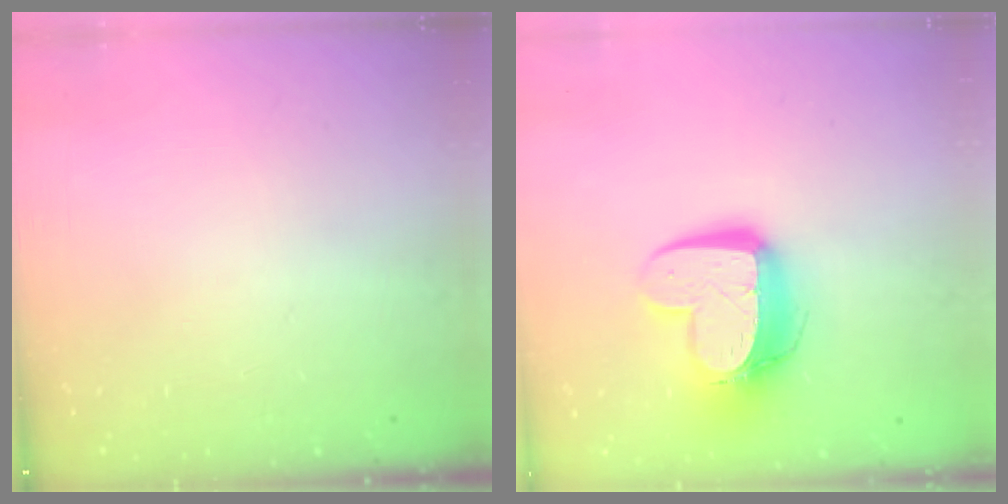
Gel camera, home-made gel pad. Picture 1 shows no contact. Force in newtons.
{"total": 14.2, "press": 14.2, "slide": 1.4}